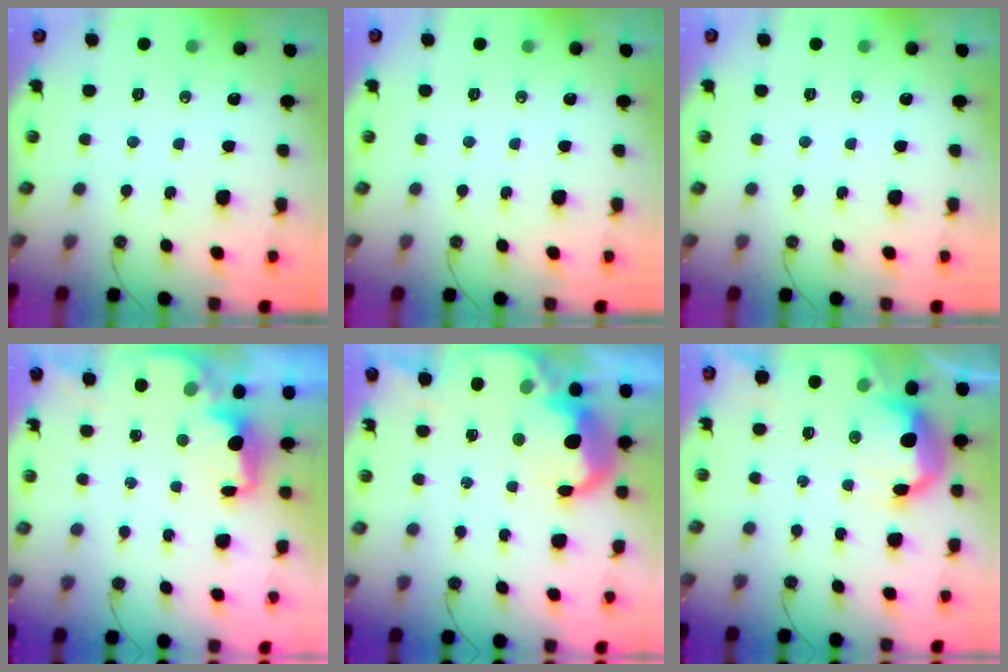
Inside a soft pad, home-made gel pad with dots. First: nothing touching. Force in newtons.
{"total": 0.0}
{"total": 0.0}
{"total": 2.0, "press": 1.8, "slide": 0.8}
{"total": 9.0, "press": 9.0, "slide": 0.6}
{"total": 10.0, "press": 10.0, "slide": 0.8}